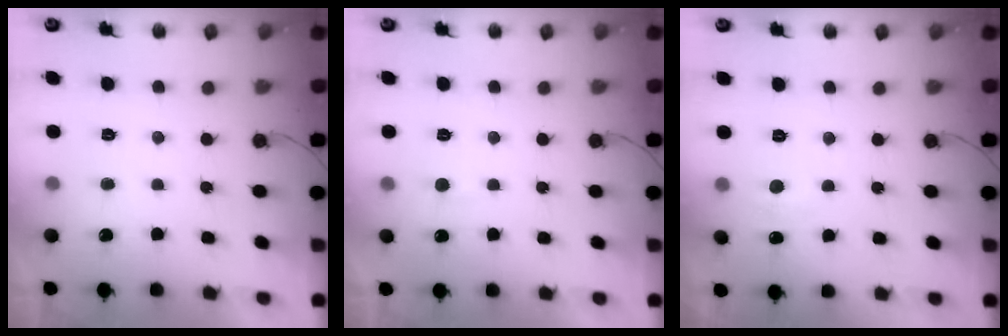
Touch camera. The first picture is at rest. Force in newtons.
{"total": 2.3, "press": 2.3, "slide": 0.3}
{"total": 5.4, "press": 5.3, "slide": 0.7}